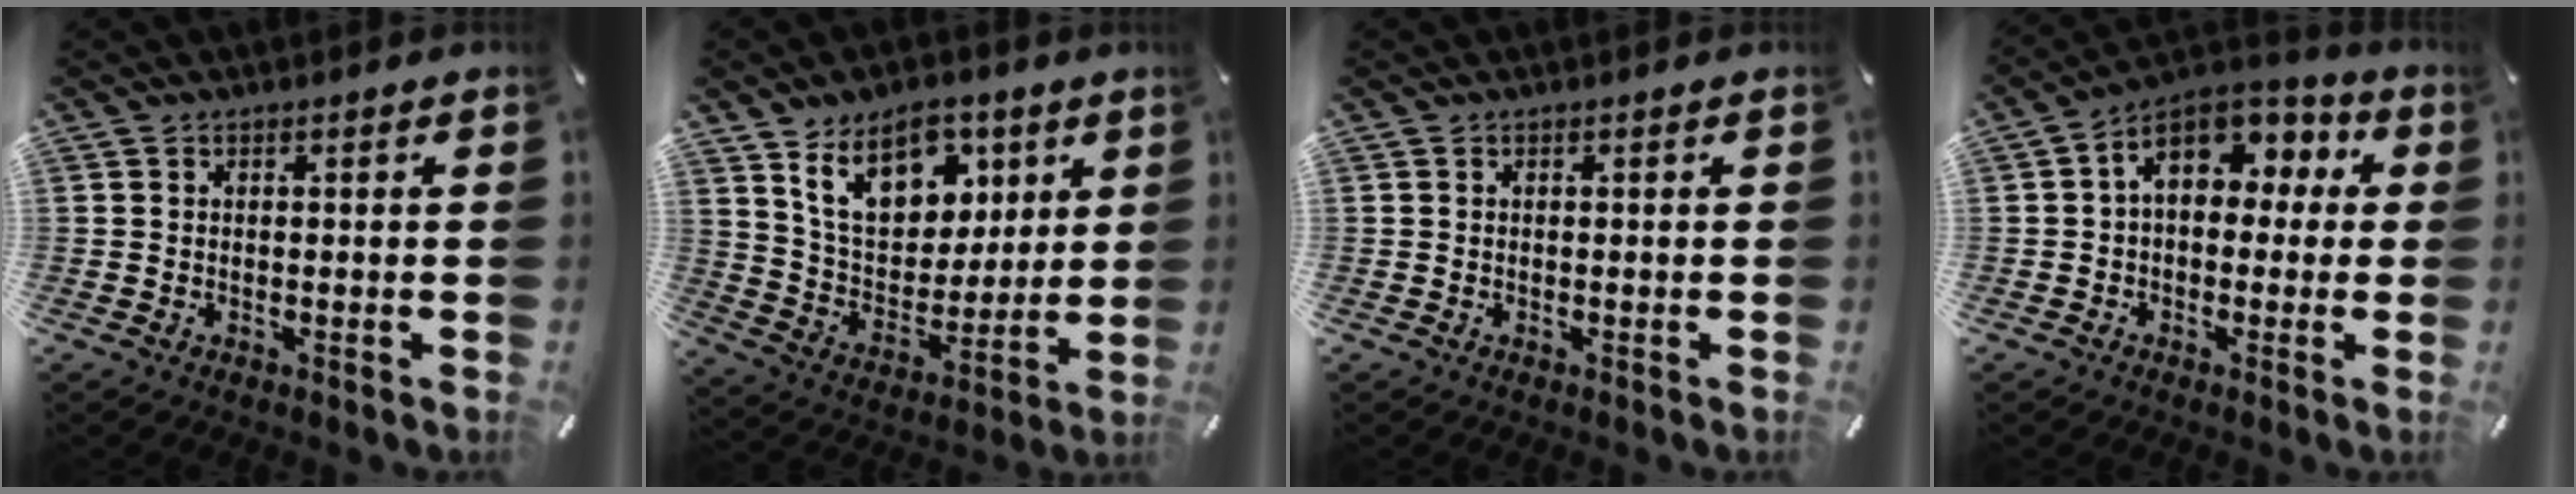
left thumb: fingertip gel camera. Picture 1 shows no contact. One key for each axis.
{"total": 14.8, "fx": 8.3, "fy": 10.1, "fz": 7.1, "tx": -0.117, "ty": -0.031, "tz": 0.156}
{"total": 0.0}
{"total": 9.6, "fx": 2.8, "fy": 6.6, "fz": 6.4, "tx": -0.106, "ty": -0.004, "tz": 0.051}